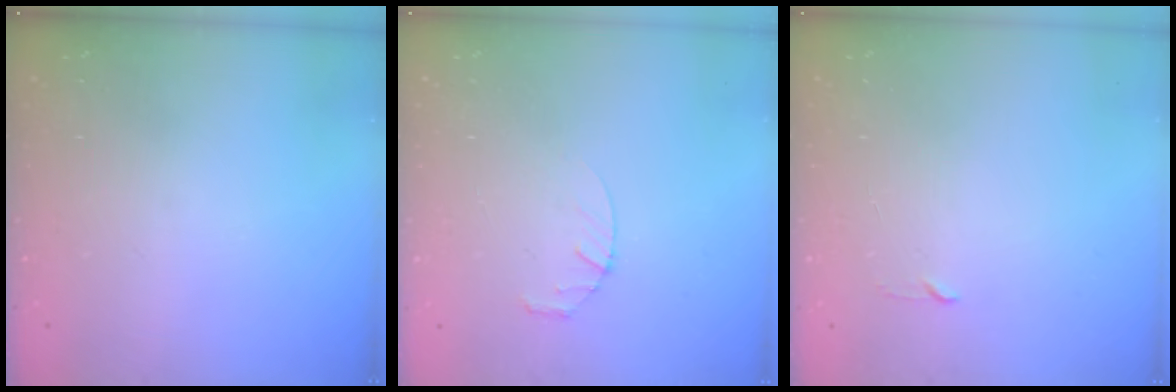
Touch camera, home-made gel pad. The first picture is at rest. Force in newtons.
{"total": 2.8, "press": 2.8, "slide": 0.4}
{"total": 2.3, "press": 2.2, "slide": 0.3}